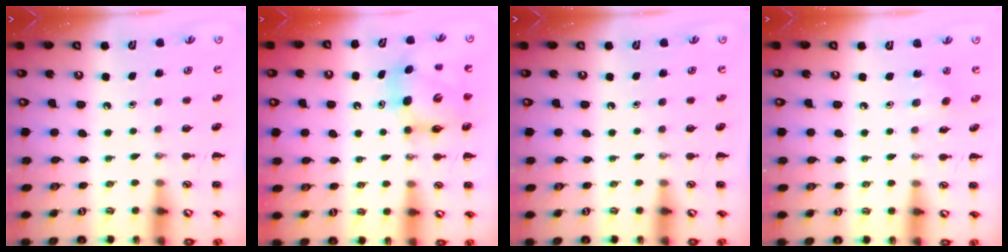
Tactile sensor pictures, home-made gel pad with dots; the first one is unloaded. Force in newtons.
{"total": 7.0, "press": 6.8, "slide": 1.5}
{"total": 0.0}
{"total": 2.6, "press": 2.5, "slide": 0.7}